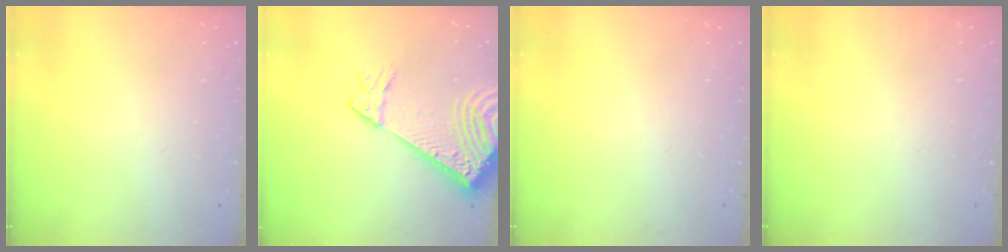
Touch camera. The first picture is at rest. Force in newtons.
{"total": 14.3, "press": 14.2, "slide": 2.1}
{"total": 0.0}
{"total": 0.0}